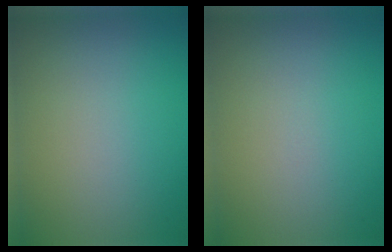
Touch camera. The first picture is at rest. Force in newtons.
{"total": 0.0}